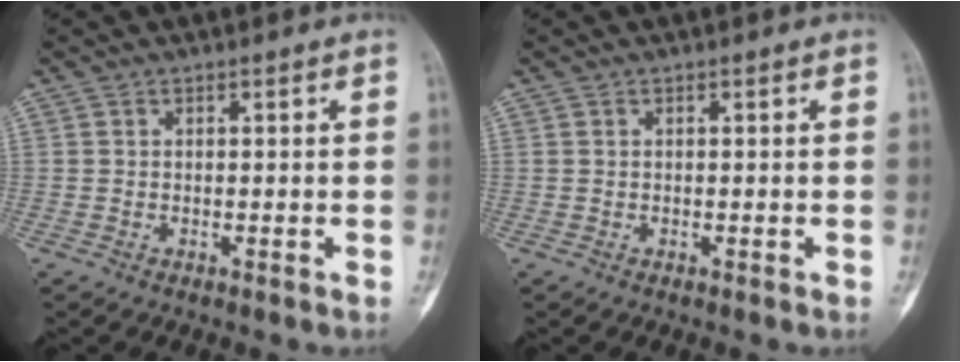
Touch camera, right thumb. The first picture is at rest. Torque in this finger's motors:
{"motor_torque": [0.01, 0.01, 0.01, 0.01, 0.02]}